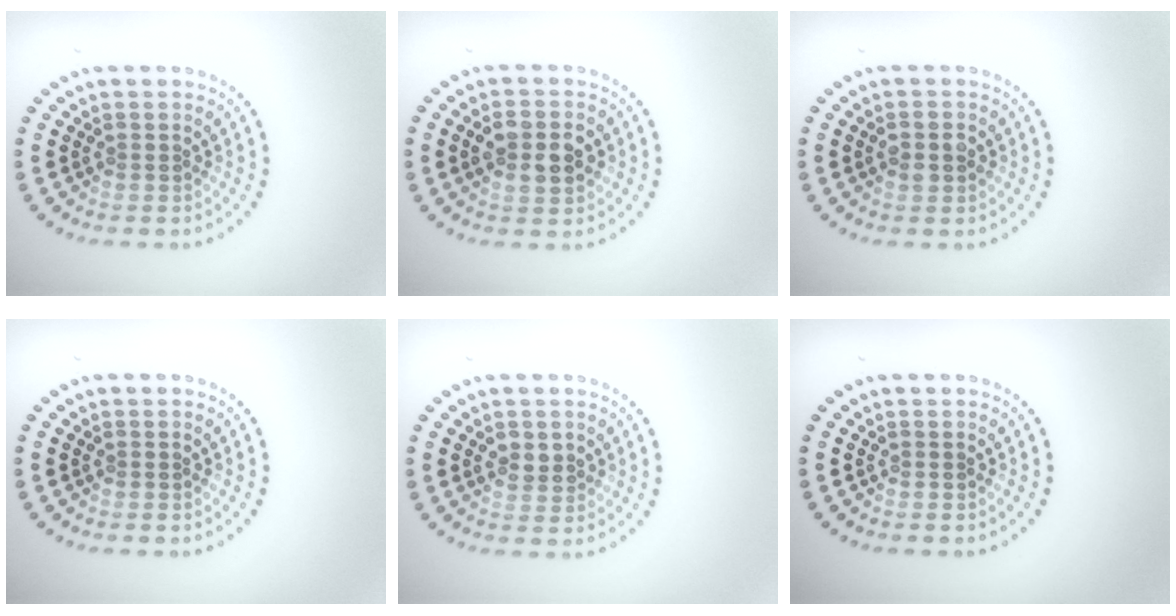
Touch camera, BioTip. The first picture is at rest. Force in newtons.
{"total": 3.8, "press": 3.8, "slide": 0.2}
{"total": 2.0, "press": 2.0, "slide": 0.1}
{"total": 0.0}
{"total": 1.6, "press": 1.6, "slide": 0.3}
{"total": 0.0}